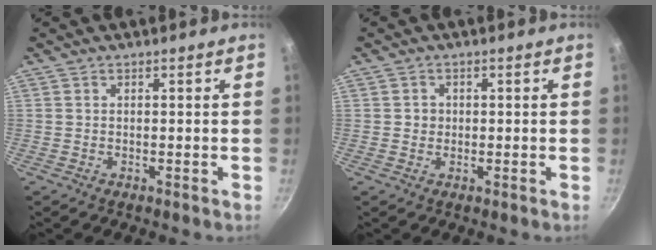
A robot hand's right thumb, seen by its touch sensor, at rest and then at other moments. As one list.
[{"total": 1.7, "force": [0.1, 1.6, 0.5], "torque": [0.002, 0.003, -0.001]}]